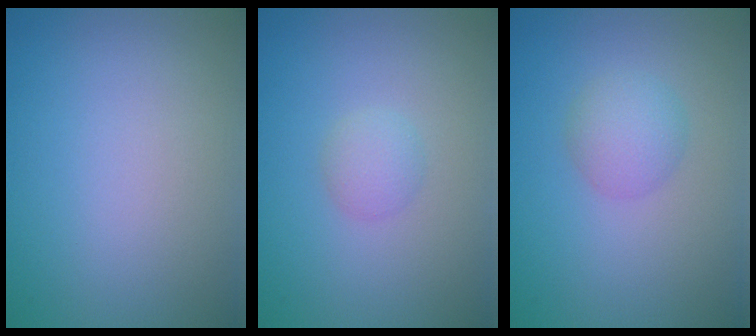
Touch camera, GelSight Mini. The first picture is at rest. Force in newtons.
{"total": 1.4, "press": 1.4, "slide": 0.0}
{"total": 2.2, "press": 2.2, "slide": 0.1}